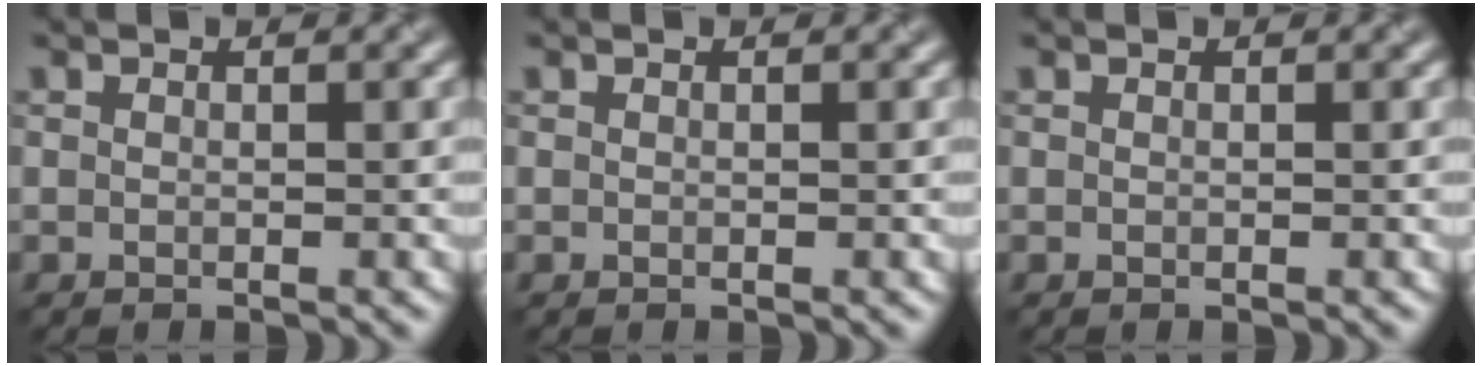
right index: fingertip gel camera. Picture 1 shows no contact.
{"total": 0.0}
{"total": 0.0}